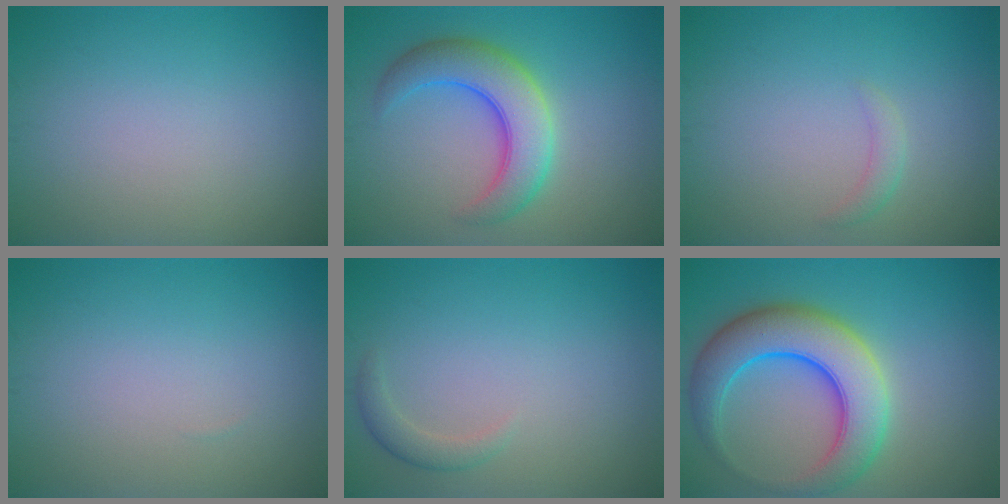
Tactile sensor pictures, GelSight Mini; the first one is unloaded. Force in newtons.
{"total": 6.4, "press": 6.4, "slide": 0.2}
{"total": 1.1, "press": 1.1, "slide": 0.0}
{"total": 0.0}
{"total": 1.5, "press": 1.5, "slide": 0.1}
{"total": 8.4, "press": 8.4, "slide": 0.4}